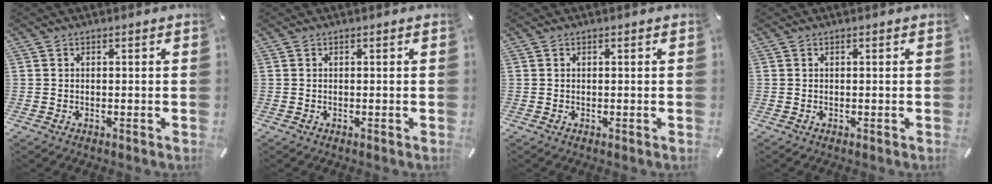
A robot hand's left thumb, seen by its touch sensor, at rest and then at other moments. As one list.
[{"total": 0.0}, {"total": 0.0}, {"total": 0.0}]